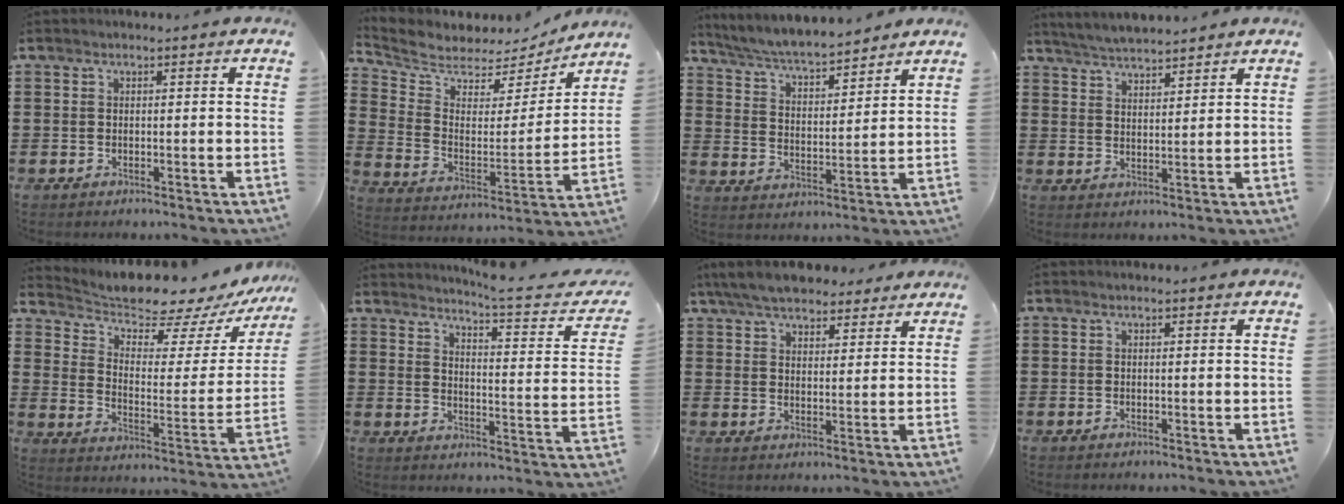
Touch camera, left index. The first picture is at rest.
{"total": 5.2, "force": [4.6, 2.4, 0.2], "torque": [-0.045, -0.039, 0.076]}
{"total": 5.7, "force": [5.5, 0.2, 1.7], "torque": [-0.057, -0.031, 0.094]}
{"total": 3.9, "force": [3.9, -0.3, 0.3], "torque": [-0.020, -0.013, 0.071]}
{"total": 6.9, "force": [6.5, 1.5, 1.9], "torque": [-0.056, -0.056, 0.109]}
{"total": 4.9, "force": [4.3, -0.3, 2.2], "torque": [-0.051, -0.039, 0.064]}
{"total": 6.7, "force": [6.0, 1.9, 2.3], "torque": [-0.064, -0.008, 0.113]}
{"total": 0.0}